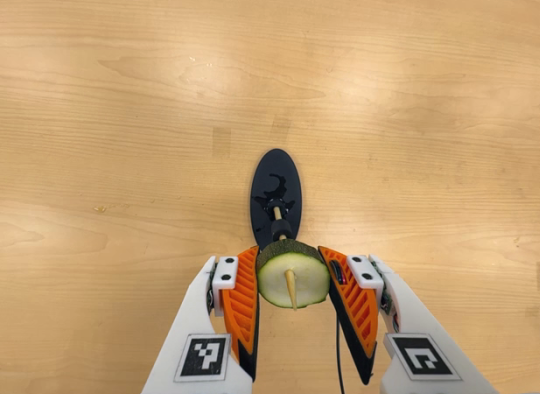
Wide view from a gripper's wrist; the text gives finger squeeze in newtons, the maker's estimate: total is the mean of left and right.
{"total": 10.7, "left": 9.6, "right": 11.7}